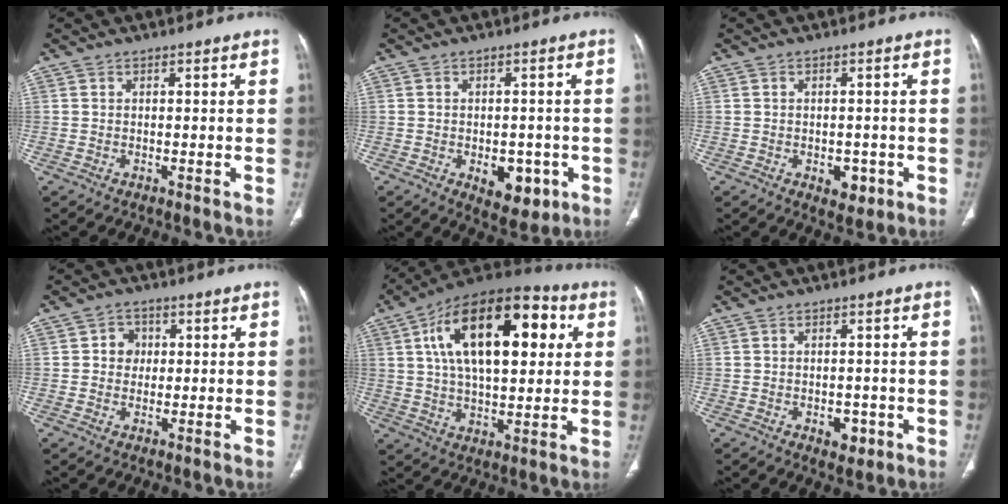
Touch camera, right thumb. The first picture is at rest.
{"total": 7.7, "force": [-2.6, 4.6, 5.6], "torque": [-0.046, 0.005, -0.021]}
{"total": 4.0, "force": [-1.4, 2.6, 2.7], "torque": [-0.020, 0.002, -0.010]}
{"total": 3.7, "force": [0.6, 3.3, 1.6], "torque": [-0.002, 0.005, 0.005]}
{"total": 24.8, "force": [6.7, 12.3, 20.5], "torque": [-0.314, 0.015, 0.100]}
{"total": 3.5, "force": [-1.3, 2.3, 2.3], "torque": [-0.016, 0.003, -0.010]}